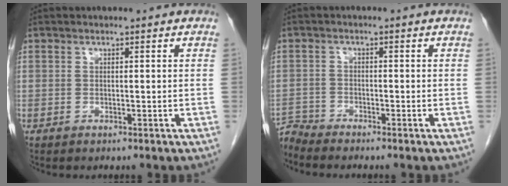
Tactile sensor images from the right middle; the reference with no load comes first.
{"total": 3.2, "force": [-2.9, -1.0, -0.8], "torque": [0.016, -0.013, -0.056]}